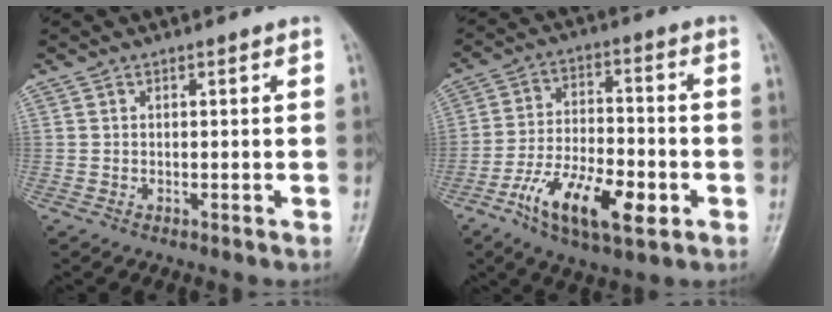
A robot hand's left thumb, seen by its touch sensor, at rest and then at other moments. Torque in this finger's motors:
{"motor_torque": [-0.28, 1.47, 1.10, 1.09, 0.21]}